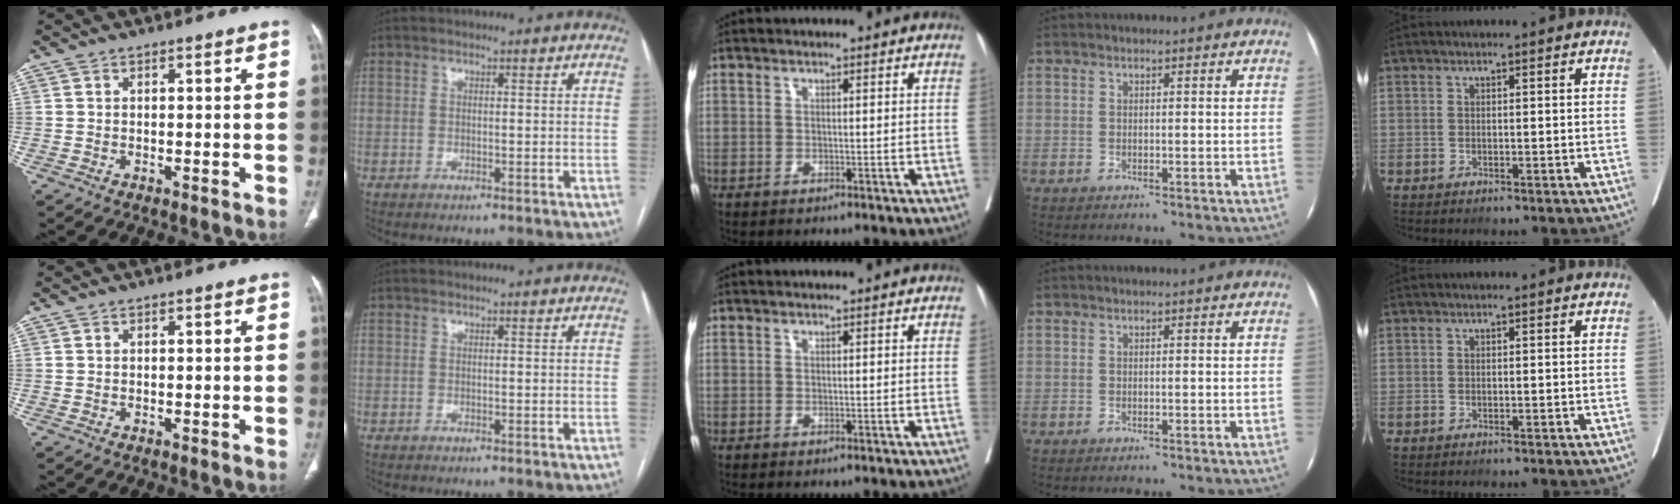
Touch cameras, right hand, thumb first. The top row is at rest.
{}